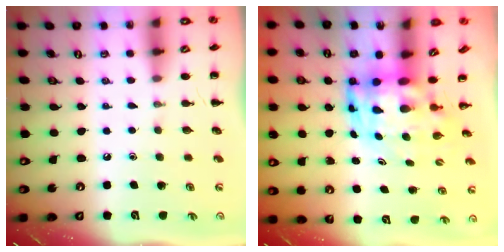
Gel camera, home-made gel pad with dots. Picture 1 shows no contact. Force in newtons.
{"total": 5.8, "press": 5.6, "slide": 1.4}